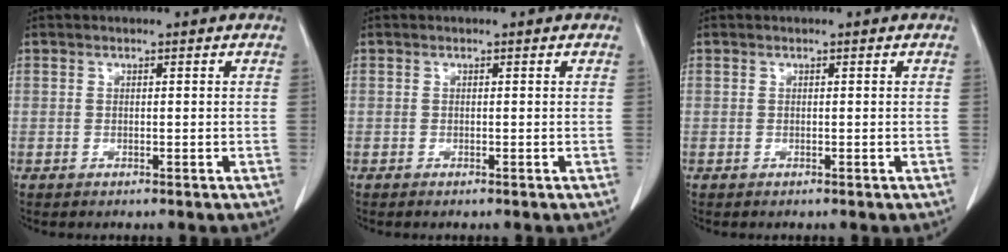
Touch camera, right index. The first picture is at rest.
{"total": 0.0}
{"total": 0.0}